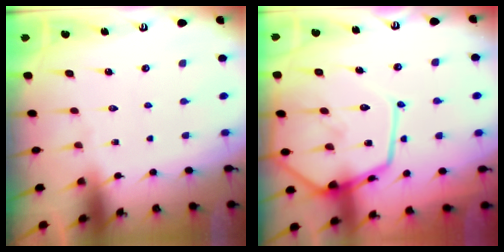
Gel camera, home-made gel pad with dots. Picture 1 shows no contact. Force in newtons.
{"total": 21.3, "press": 21.3, "slide": 1.8}